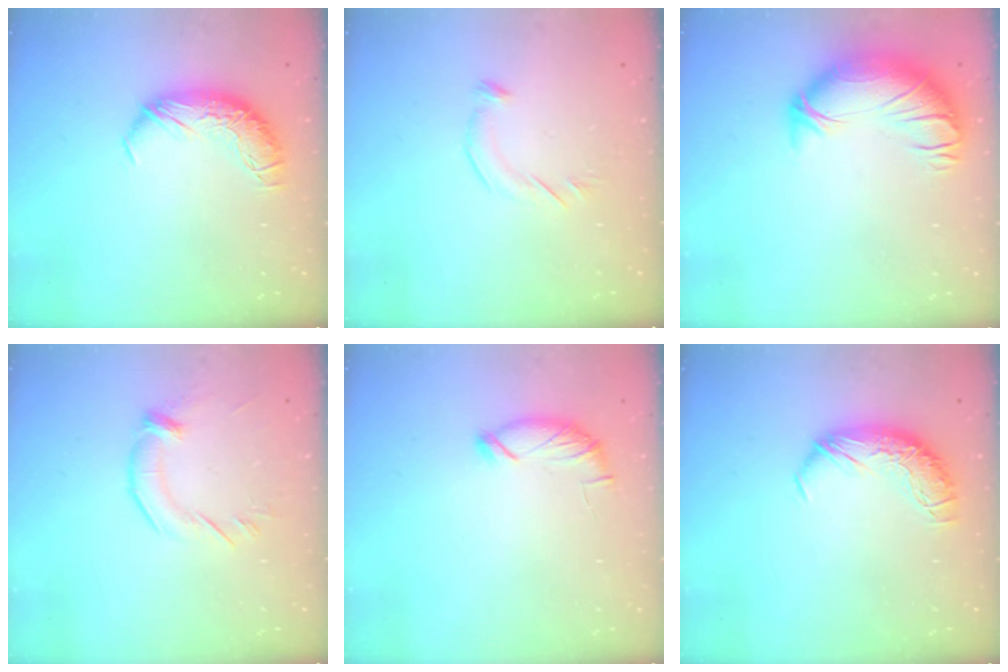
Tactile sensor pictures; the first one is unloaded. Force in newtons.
{"total": 5.5, "press": 5.4, "slide": 1.4}
{"total": 3.5, "press": 0.9, "slide": 3.4}
{"total": 1.9, "press": 1.6, "slide": 1.1}
{"total": 6.0, "press": 6.0, "slide": 0.4}
{"total": 0.0}